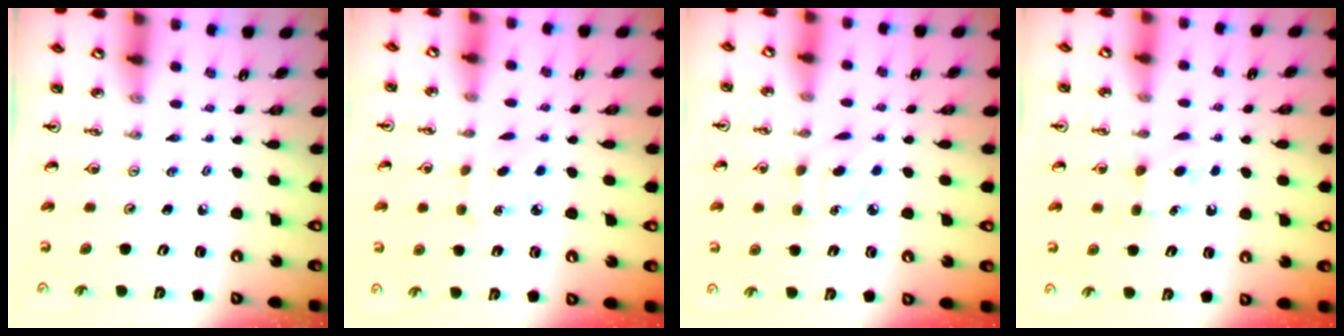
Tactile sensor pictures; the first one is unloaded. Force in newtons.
{"total": 4.3, "press": 4.3, "slide": 0.5}
{"total": 5.6, "press": 5.5, "slide": 0.6}
{"total": 5.6, "press": 5.5, "slide": 0.7}